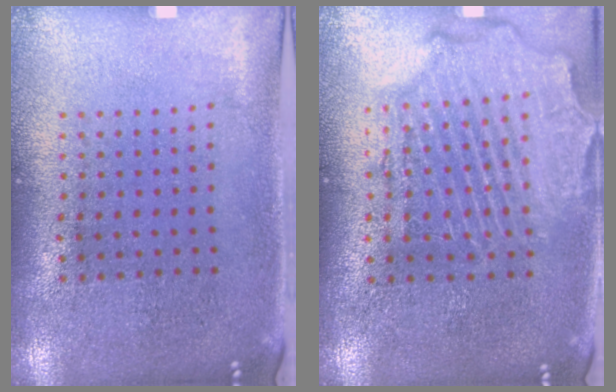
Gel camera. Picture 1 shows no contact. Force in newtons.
{"total": 2.4, "press": 2.2, "slide": 0.9}